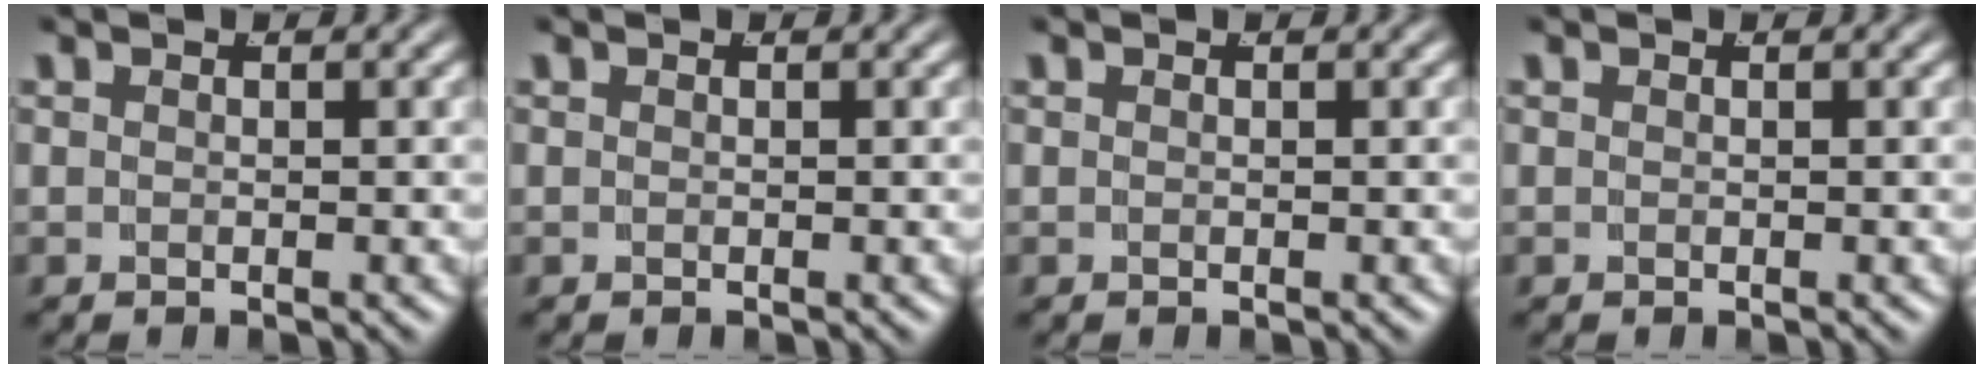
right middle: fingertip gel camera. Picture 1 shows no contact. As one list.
[{"total": 0.0}, {"total": 0.0}, {"total": 0.0}]